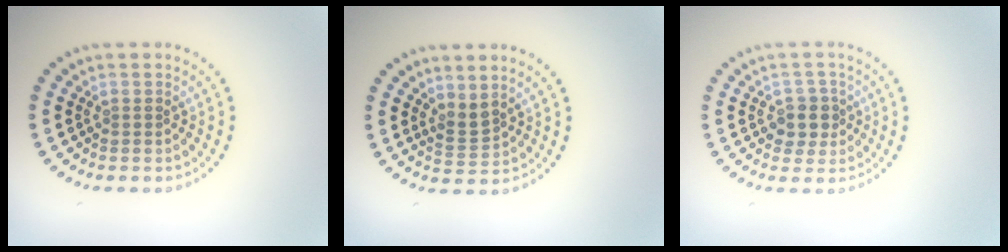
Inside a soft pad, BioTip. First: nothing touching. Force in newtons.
{"total": 1.8, "press": 1.3, "slide": 1.2}
{"total": 2.4, "press": 2.3, "slide": 0.9}